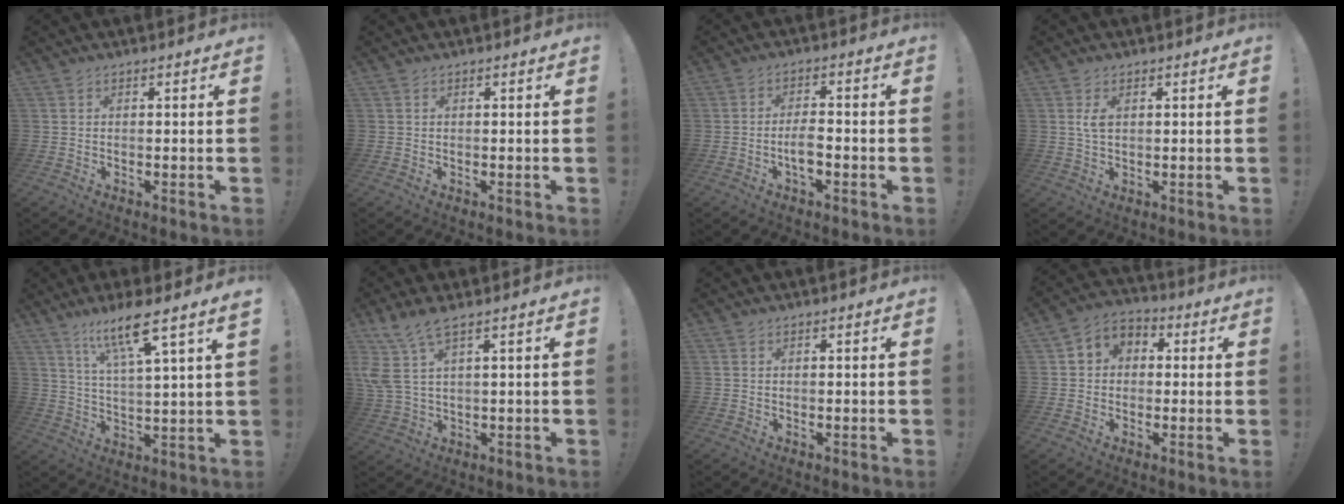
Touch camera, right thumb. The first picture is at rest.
{"total": 0.0}
{"total": 5.1, "force": [-1.8, 1.9, 4.4], "torque": [-0.081, -0.002, -0.034]}
{"total": 3.3, "force": [1.1, 1.6, 2.7], "torque": [-0.046, -0.007, 0.014]}
{"total": 11.5, "force": [7.8, 0.4, 8.4], "torque": [-0.144, -0.039, 0.120]}
{"total": 7.2, "force": [4.2, 1.6, 5.6], "torque": [-0.112, -0.016, 0.085]}
{"total": 0.0}
{"total": 5.4, "force": [-0.9, 5.0, 1.9], "torque": [-0.022, 0.013, -0.015]}